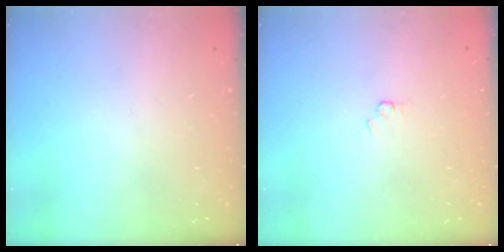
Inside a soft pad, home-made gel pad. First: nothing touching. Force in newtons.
{"total": 1.5, "press": 1.5, "slide": 0.2}